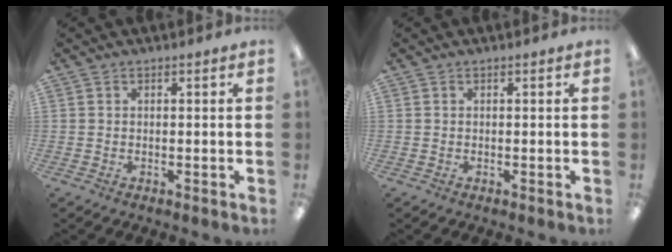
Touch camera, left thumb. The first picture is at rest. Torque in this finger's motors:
{"motor_torque": [0.00, 0.00, 0.05, -0.01, 0.00]}